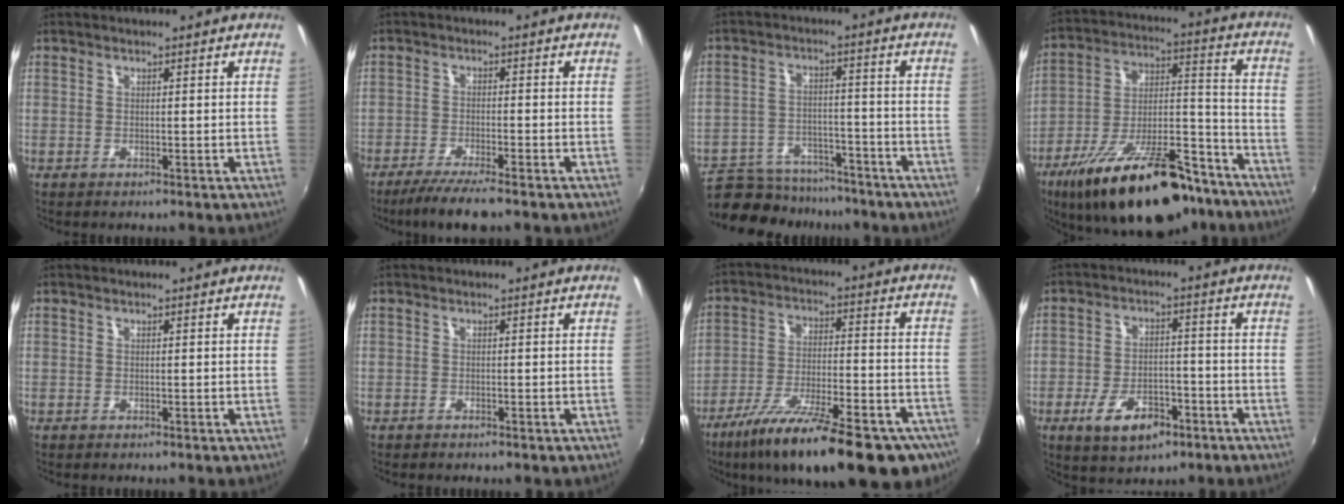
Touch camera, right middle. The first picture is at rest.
{"total": 7.3, "force": [-5.9, 0.7, 4.2], "torque": [-0.095, -0.018, -0.102]}
{"total": 17.8, "force": [-15.0, 7.3, 6.5], "torque": [-0.154, 0.001, -0.209]}
{"total": 26.7, "force": [-18.7, 9.8, 16.3], "torque": [-0.269, 0.000, -0.277]}
{"total": 0.0}
{"total": 1.0, "force": [-0.8, 0.5, 0.4], "torque": [-0.010, -0.002, -0.011]}
{"total": 26.8, "force": [-18.6, 7.3, 17.8], "torque": [-0.298, -0.057, -0.266]}
{"total": 8.1, "force": [-4.4, 4.6, 5.0], "torque": [-0.107, 0.003, -0.062]}